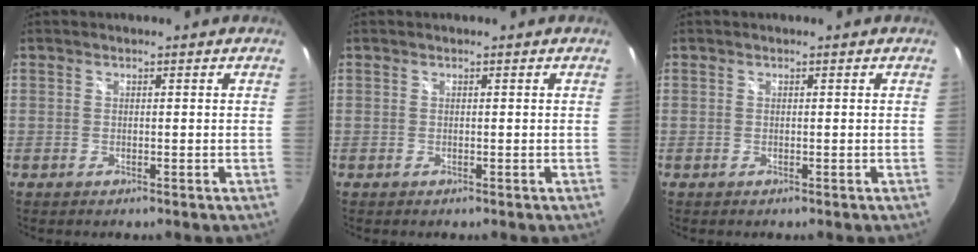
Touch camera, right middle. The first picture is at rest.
{"total": 0.0}
{"total": 0.0}